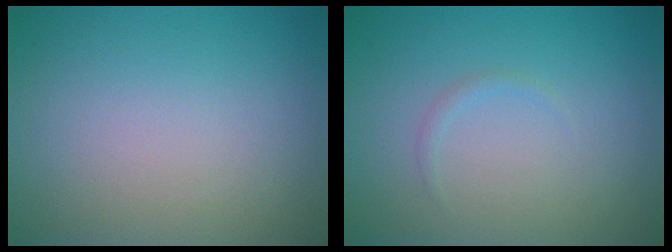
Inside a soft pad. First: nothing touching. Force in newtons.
{"total": 0.5, "press": 0.5, "slide": 0.0}